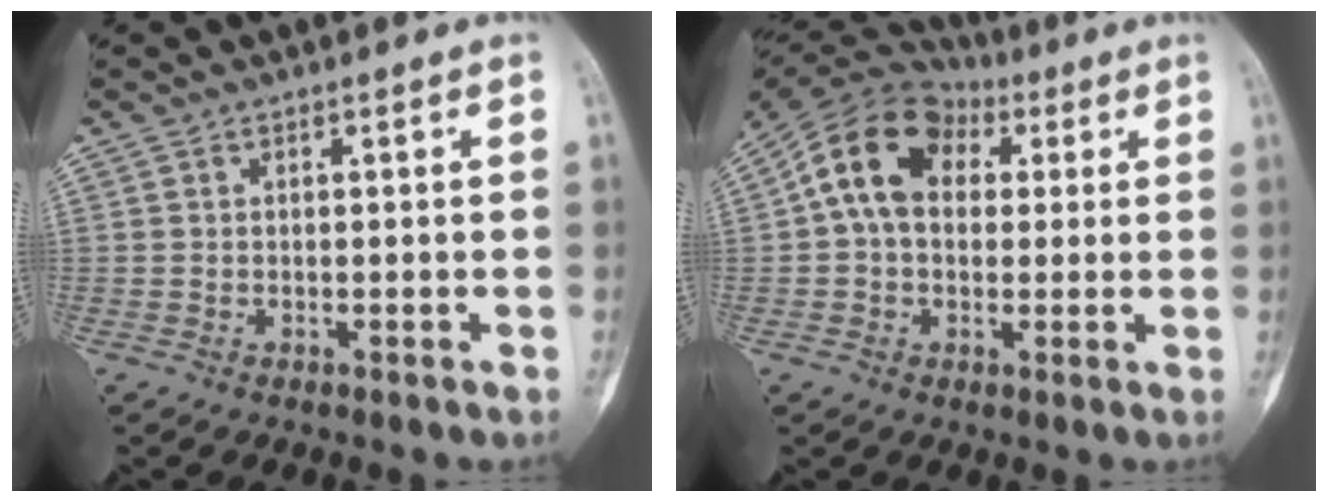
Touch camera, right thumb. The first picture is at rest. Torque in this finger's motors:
{"motor_torque": [1.37, 1.96, 0.72, -0.39, 0.13]}